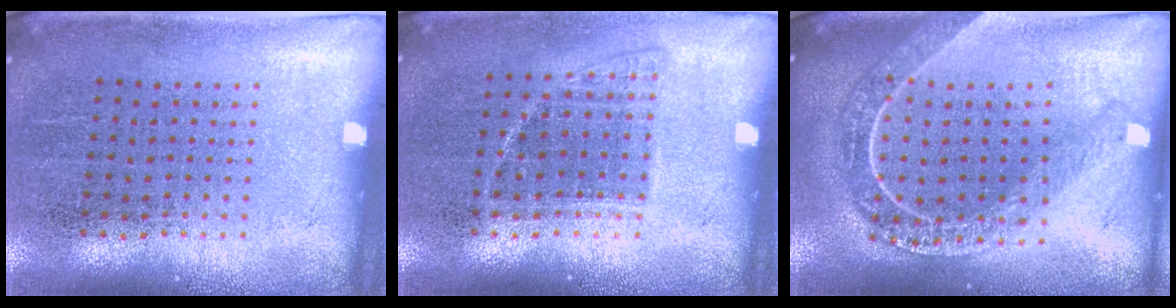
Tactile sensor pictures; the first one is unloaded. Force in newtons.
{"total": 1.0, "press": 0.9, "slide": 0.5}
{"total": 2.2, "press": 1.9, "slide": 1.1}